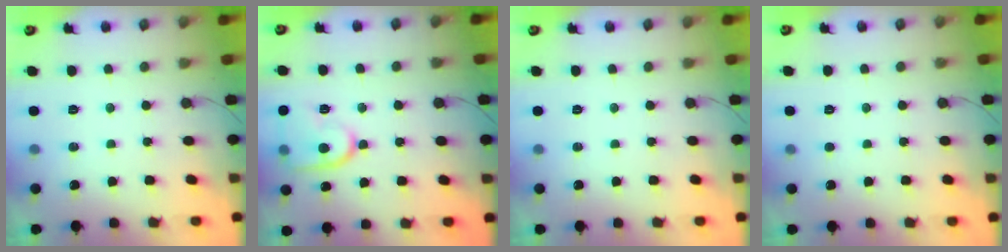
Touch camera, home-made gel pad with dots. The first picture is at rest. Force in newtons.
{"total": 13.8, "press": 13.7, "slide": 1.4}
{"total": 0.0}
{"total": 1.6, "press": 1.6, "slide": 0.1}